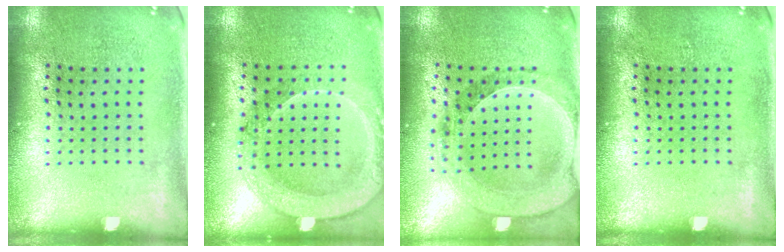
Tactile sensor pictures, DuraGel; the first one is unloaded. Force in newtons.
{"total": 2.1, "press": 1.9, "slide": 0.8}
{"total": 1.4, "press": 1.4, "slide": 0.2}
{"total": 0.0}